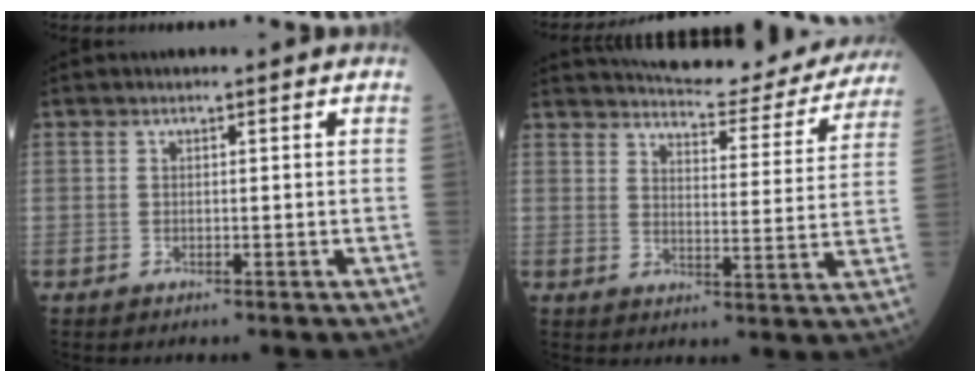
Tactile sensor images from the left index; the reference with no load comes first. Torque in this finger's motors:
{"motor_torque": [0.27, -0.36, 0.03, 0.01]}